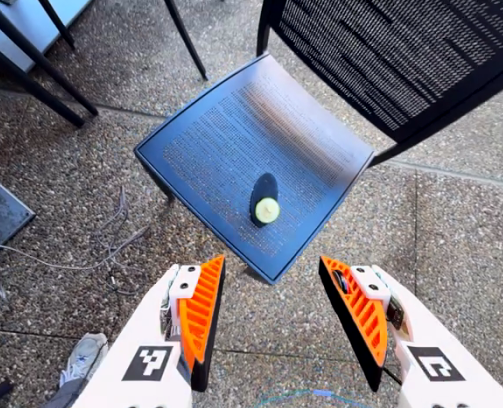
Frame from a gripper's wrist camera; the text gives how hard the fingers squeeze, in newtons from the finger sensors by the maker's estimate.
{"total": 0.0}